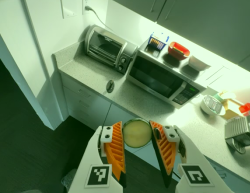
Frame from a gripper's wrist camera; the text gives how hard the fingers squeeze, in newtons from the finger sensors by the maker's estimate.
{"total": 10.5, "left": 10.8, "right": 10.3}